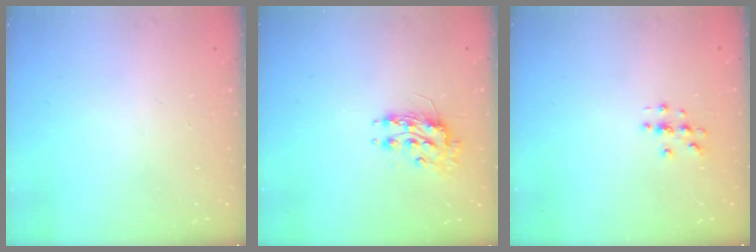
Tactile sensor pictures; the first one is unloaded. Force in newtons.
{"total": 8.5, "press": 8.5, "slide": 0.6}
{"total": 2.9, "press": 2.9, "slide": 0.3}